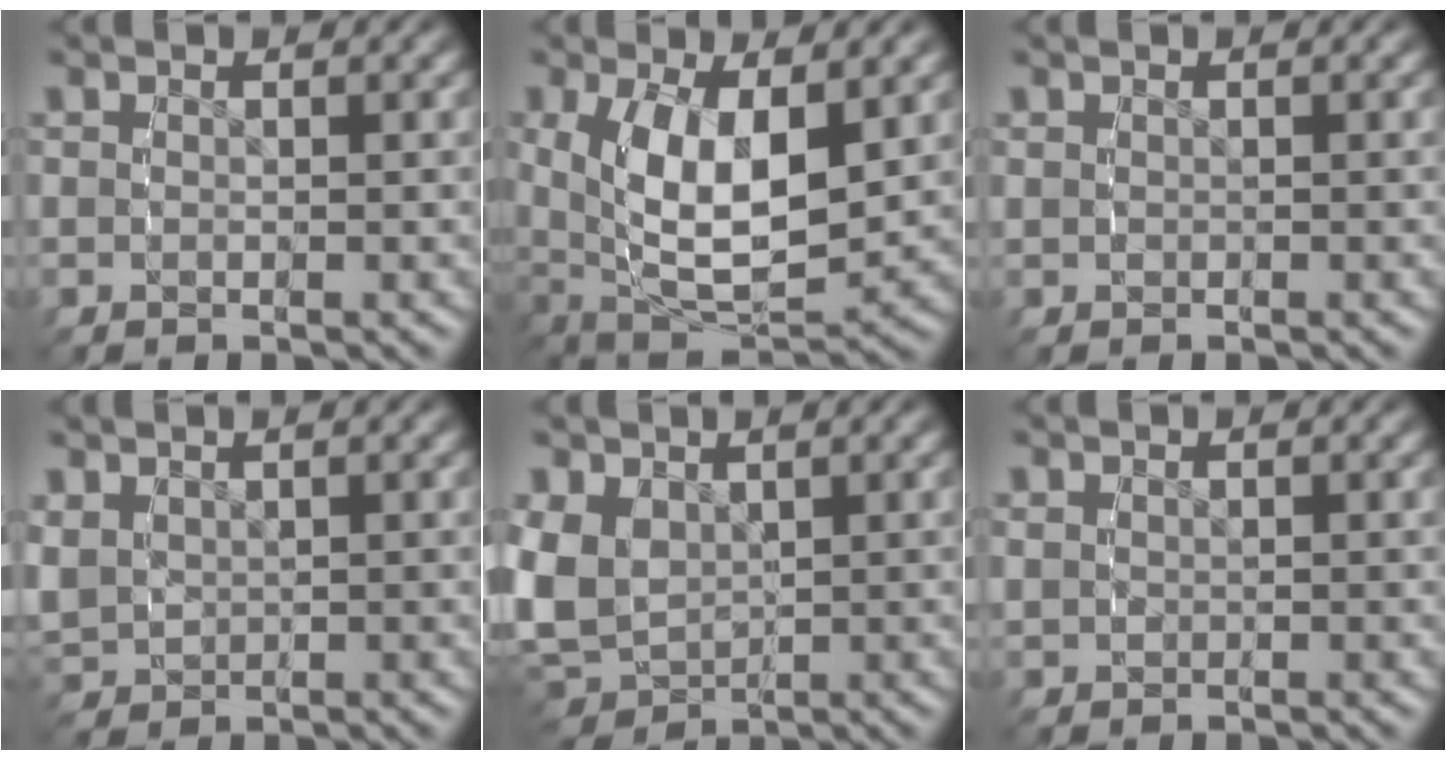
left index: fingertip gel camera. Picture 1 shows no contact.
{"total": 10.0, "force": [-0.9, 6.4, 7.7], "torque": [-0.150, -0.046, 0.012]}
{"total": 0.5, "force": [0.0, 0.5, 0.1], "torque": [0.003, 0.003, 0.000]}
{"total": 3.0, "force": [0.5, 2.7, 1.2], "torque": [-0.040, -0.004, 0.016]}
{"total": 7.0, "force": [-0.1, 6.2, 3.4], "torque": [-0.112, -0.036, 0.012]}
{"total": 1.1, "force": [0.2, 1.0, 0.5], "torque": [-0.008, 0.000, 0.007]}